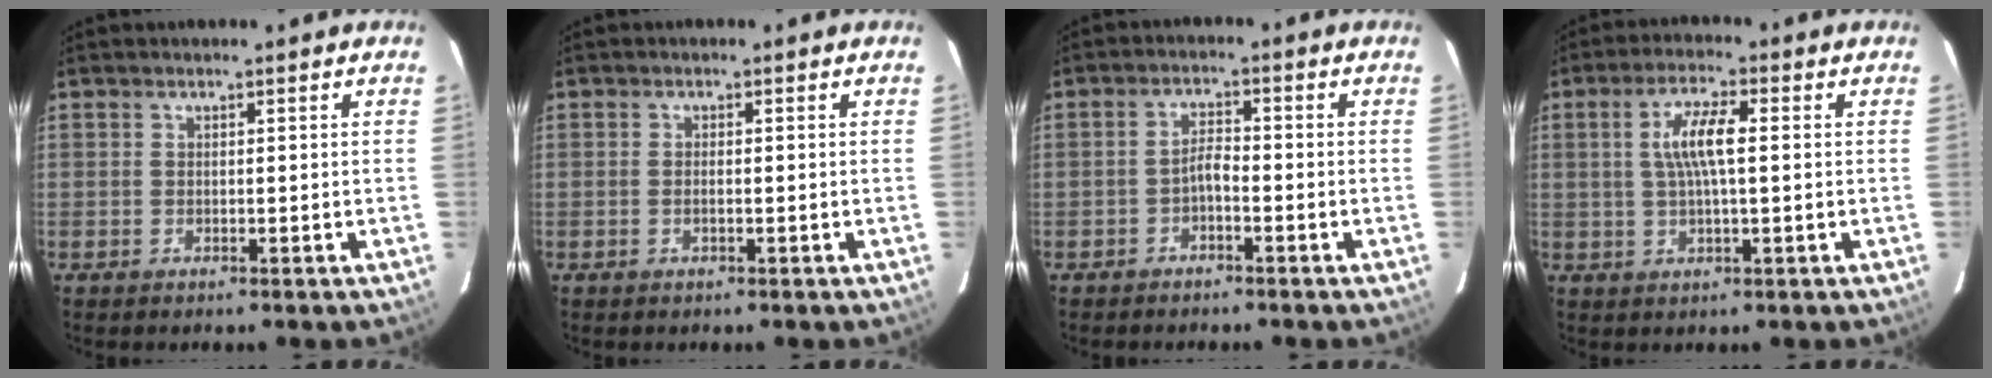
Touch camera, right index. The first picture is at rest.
{"total": 1.0, "force": [-0.3, 0.2, 0.9], "torque": [-0.020, 0.001, -0.007]}
{"total": 3.2, "force": [-1.9, 0.6, 2.4], "torque": [-0.052, 0.012, -0.036]}
{"total": 6.7, "force": [0.9, 1.4, 6.5], "torque": [-0.122, 0.007, 0.019]}